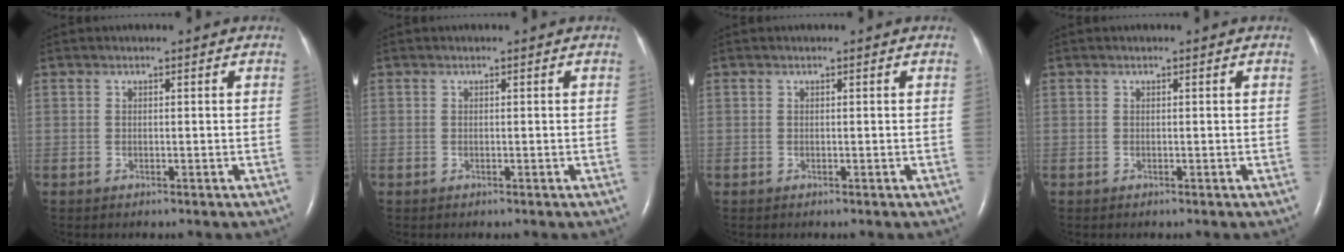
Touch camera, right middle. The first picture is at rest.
{"total": 0.0}
{"total": 0.0}
{"total": 0.0}